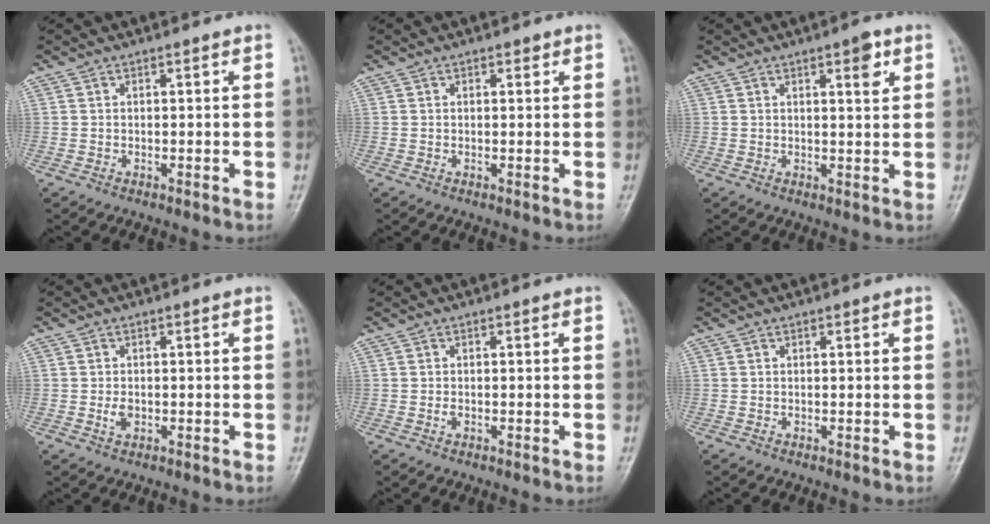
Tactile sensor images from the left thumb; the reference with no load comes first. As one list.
[{"total": 1.2, "force": [0.7, 0.7, 0.7], "torque": [-0.003, -0.001, 0.006]}, {"total": 3.9, "force": [2.0, 1.2, 3.2], "torque": [-0.038, -0.009, 0.028]}, {"total": 2.1, "force": [-0.4, 1.5, 1.5], "torque": [-0.024, 0.000, -0.007]}, {"total": 0.9, "force": [-0.1, 0.6, 0.7], "torque": [-0.011, -0.001, -0.004]}, {"total": 0.6, "force": [0.3, 0.4, 0.4], "torque": [-0.005, 0.000, 0.003]}]